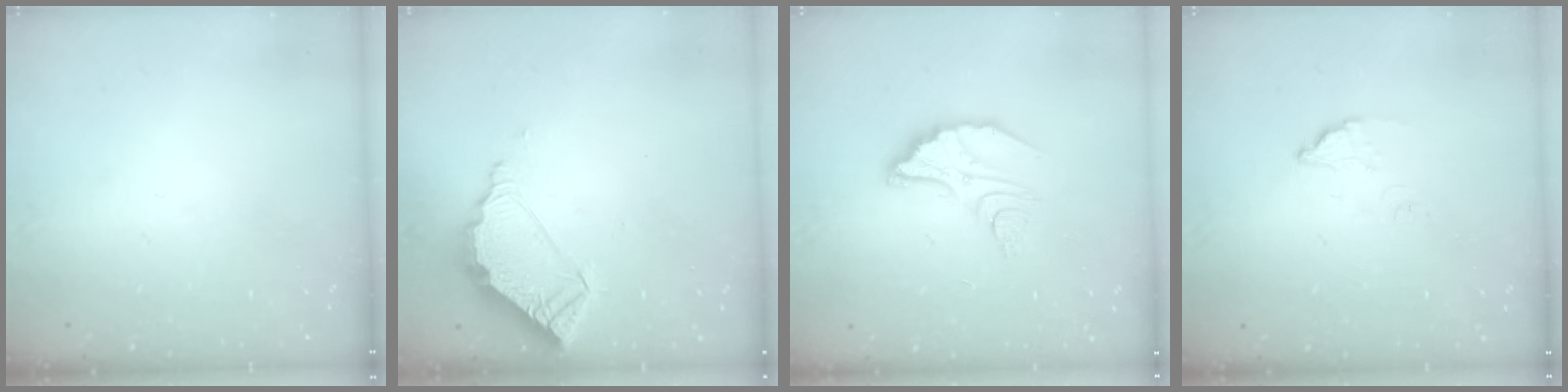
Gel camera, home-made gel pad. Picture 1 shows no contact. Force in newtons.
{"total": 5.8, "press": 5.8, "slide": 0.3}
{"total": 8.1, "press": 8.1, "slide": 0.7}
{"total": 2.5, "press": 2.5, "slide": 0.1}